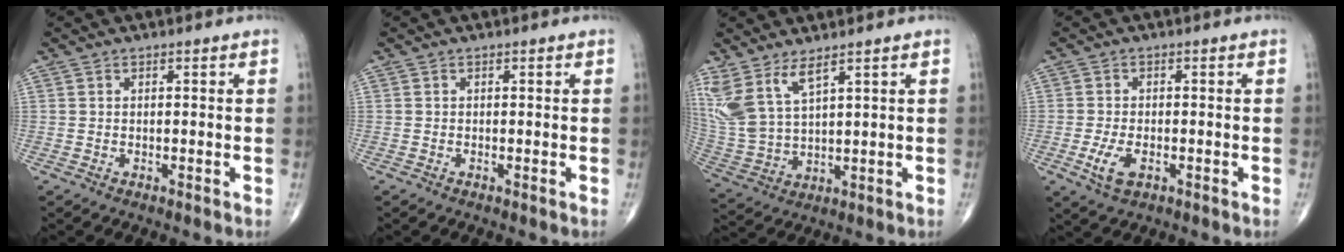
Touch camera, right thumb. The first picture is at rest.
{"total": 0.0}
{"total": 10.1, "force": [6.2, 3.5, 7.1], "torque": [-0.166, -0.029, 0.146]}
{"total": 4.6, "force": [-1.5, 2.3, 3.6], "torque": [-0.076, -0.001, -0.025]}